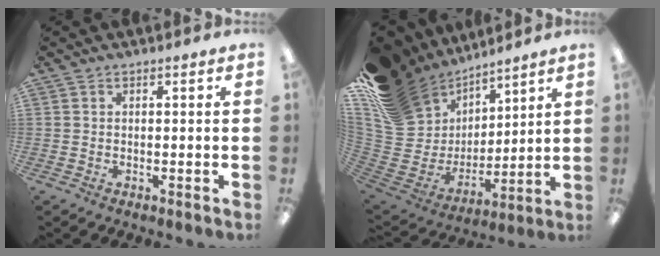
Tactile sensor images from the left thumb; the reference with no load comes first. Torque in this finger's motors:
{"motor_torque": [0.97, -0.15, 1.48, -1.29, 0.28]}